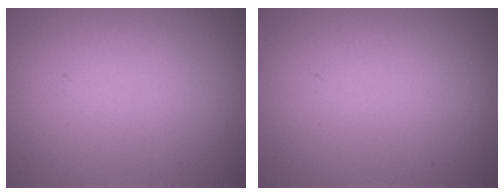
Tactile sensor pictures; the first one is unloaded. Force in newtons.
{"total": 0.0}